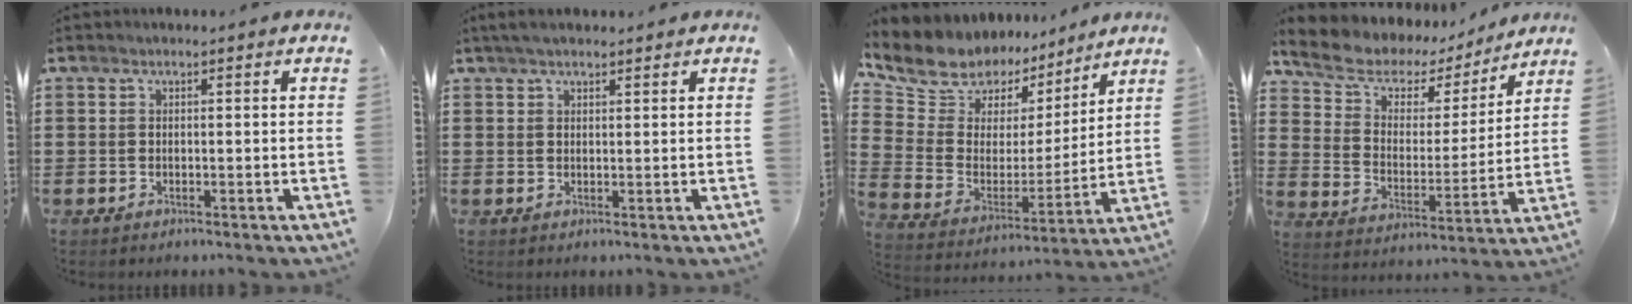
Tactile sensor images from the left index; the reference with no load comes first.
{"total": 2.1, "force": [1.7, 0.7, 1.1], "torque": [-0.025, 0.005, 0.032]}
{"total": 9.1, "force": [7.8, 4.7, 0.7], "torque": [-0.073, -0.062, 0.143]}
{"total": 6.3, "force": [4.8, 3.8, 1.5], "torque": [-0.067, -0.027, 0.081]}